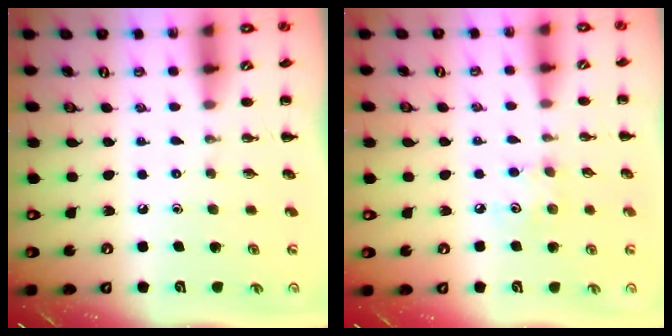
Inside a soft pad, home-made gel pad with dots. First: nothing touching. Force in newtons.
{"total": 5.1, "press": 5.0, "slide": 0.9}